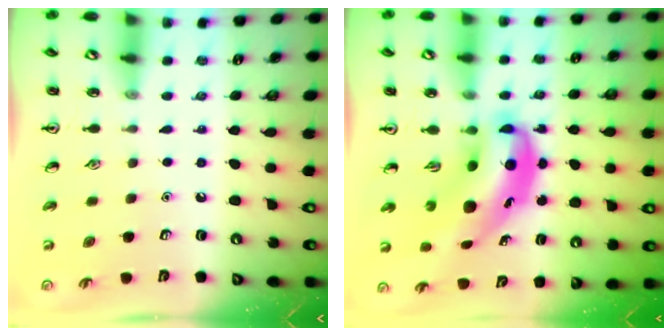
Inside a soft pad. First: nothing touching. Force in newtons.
{"total": 10.1, "press": 9.8, "slide": 2.8}